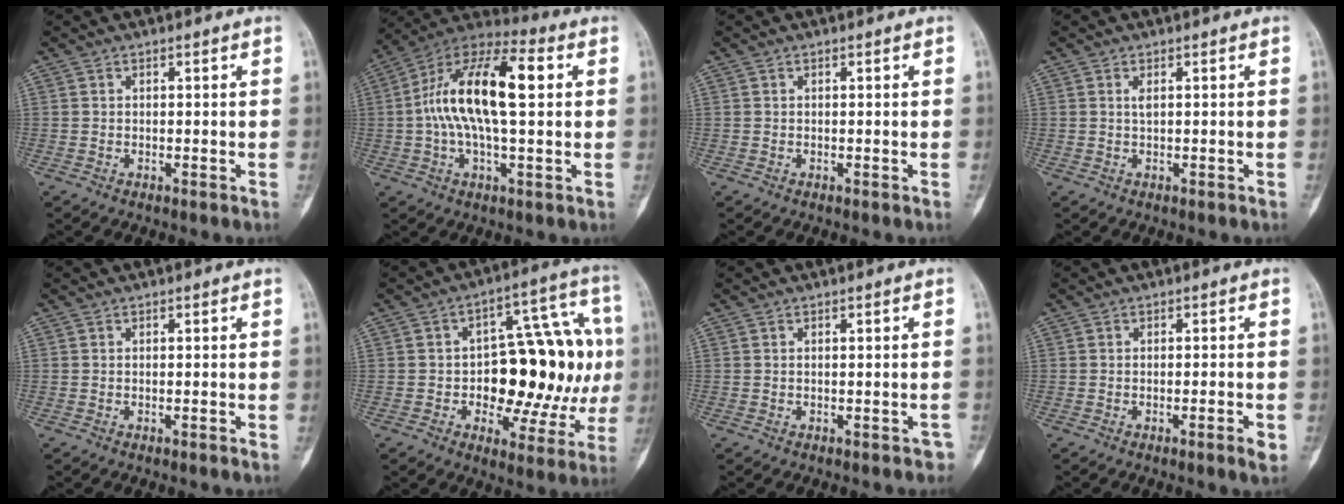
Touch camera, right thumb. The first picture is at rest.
{"total": 18.3, "force": [2.4, 7.6, 16.5], "torque": [-0.297, 0.038, 0.032]}
{"total": 0.0}
{"total": 0.8, "force": [0.2, 0.1, 0.7], "torque": [-0.017, -0.001, 0.003]}
{"total": 0.7, "force": [-0.4, 0.1, 0.6], "torque": [-0.013, 0.002, -0.003]}
{"total": 22.9, "force": [-0.7, 11.7, 19.6], "torque": [-0.224, 0.037, -0.002]}
{"total": 1.4, "force": [-0.9, 0.6, 0.9], "torque": [-0.008, 0.013, -0.008]}
{"total": 3.0, "force": [-1.4, 0.3, 2.6], "torque": [-0.043, 0.003, -0.020]}